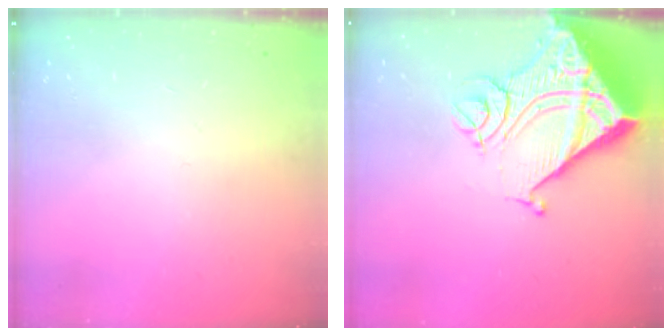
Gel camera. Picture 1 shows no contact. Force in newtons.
{"total": 20.9, "press": 20.7, "slide": 2.6}